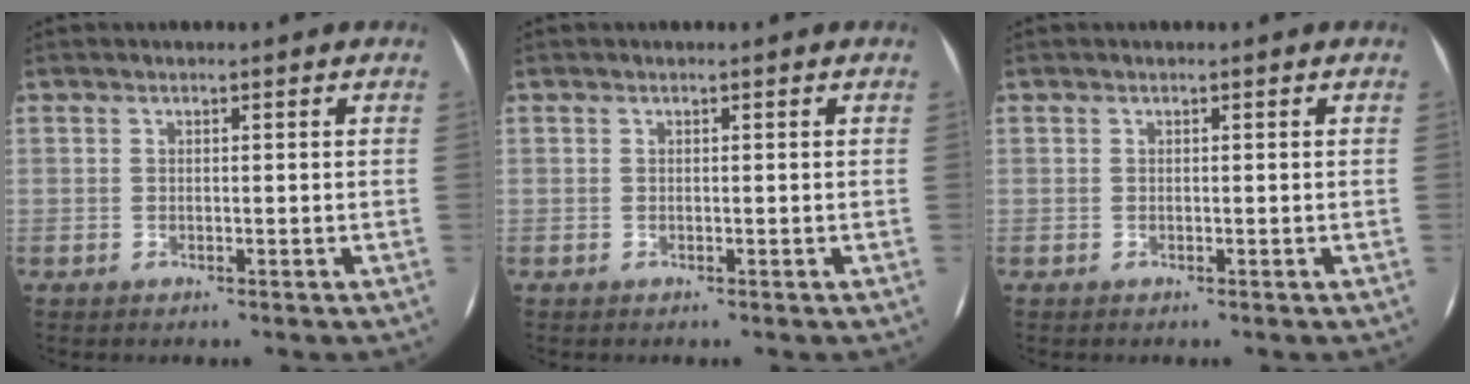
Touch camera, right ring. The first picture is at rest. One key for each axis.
{"total": 0.0}
{"total": 0.0}